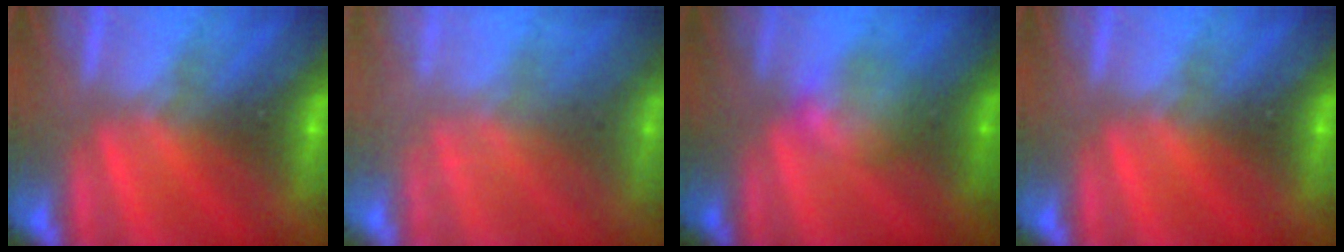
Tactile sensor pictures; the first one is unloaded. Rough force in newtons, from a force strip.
{"total": 2.4}
{"total": 2.3}
{"total": 0.0}